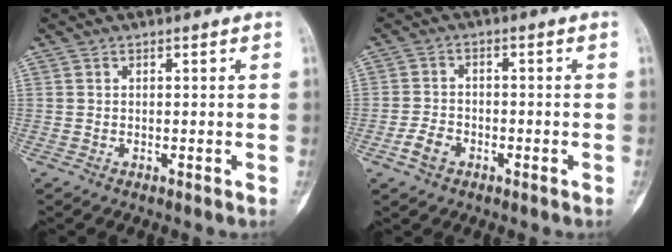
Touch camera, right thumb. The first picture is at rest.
{"total": 4.1, "force": [-2.0, 2.8, 2.1], "torque": [-0.035, 0.016, -0.039]}